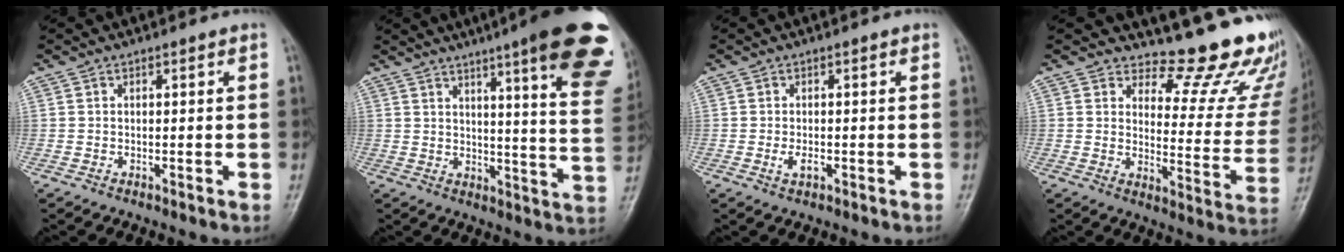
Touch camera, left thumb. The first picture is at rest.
{"total": 23.1, "force": [13.9, 3.1, 18.2], "torque": [-0.203, -0.059, 0.166]}
{"total": 1.9, "force": [-0.5, 1.0, 1.6], "torque": [-0.030, 0.000, -0.009]}
{"total": 16.2, "force": [14.6, 4.8, 5.4], "torque": [-0.016, -0.156, 0.165]}